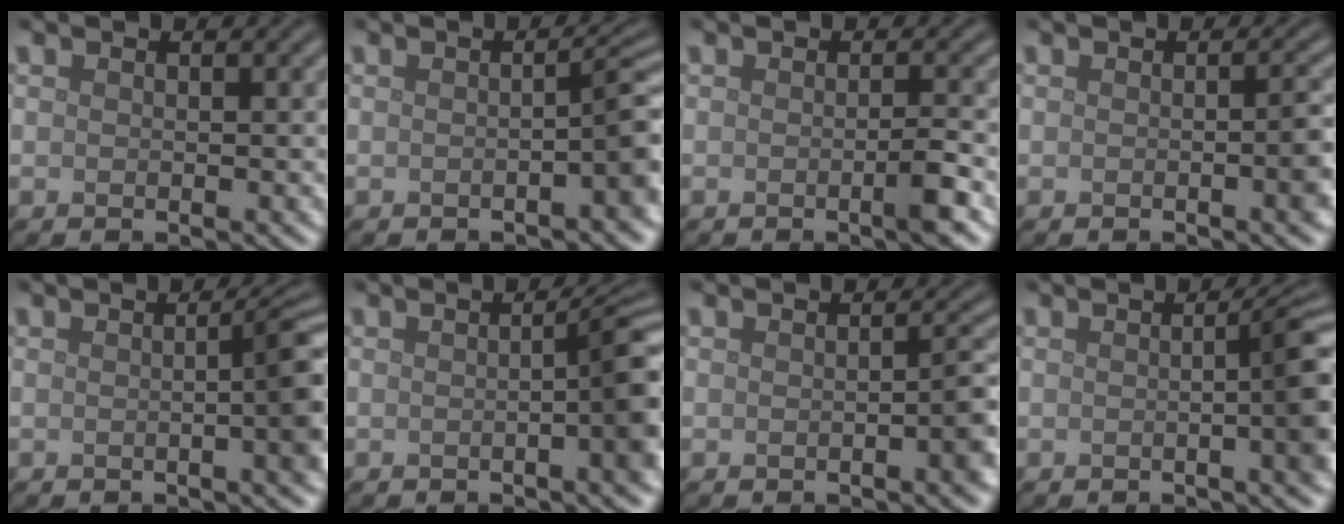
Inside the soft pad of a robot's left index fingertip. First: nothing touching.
{"total": 3.0, "force": [-0.7, 0.6, 2.9], "torque": [-0.029, 0.014, -0.015]}
{"total": 2.0, "force": [-0.5, 0.2, 1.9], "torque": [-0.029, -0.001, -0.013]}
{"total": 2.4, "force": [-0.2, 0.5, 2.3], "torque": [-0.025, 0.001, -0.005]}
{"total": 5.2, "force": [-0.2, 1.1, 5.1], "torque": [-0.053, 0.007, -0.006]}
{"total": 5.3, "force": [-0.4, 1.0, 5.1], "torque": [-0.055, 0.008, -0.010]}
{"total": 2.2, "force": [-0.4, 0.4, 2.1], "torque": [-0.024, 0.005, -0.010]}
{"total": 5.8, "force": [-0.2, 1.3, 5.7], "torque": [-0.061, 0.004, -0.003]}